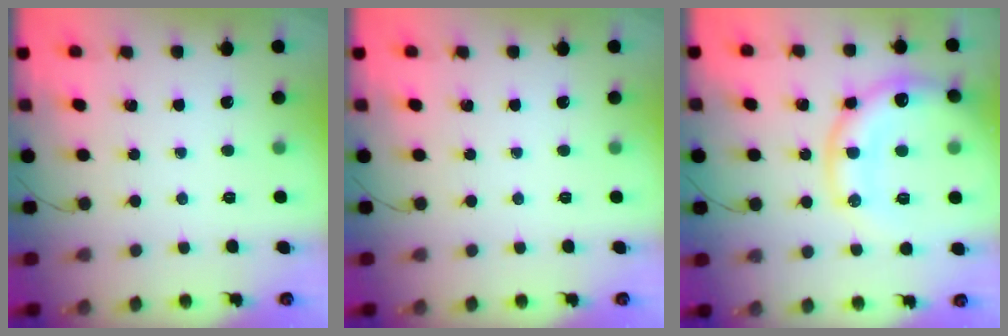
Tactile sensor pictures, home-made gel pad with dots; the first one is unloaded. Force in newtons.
{"total": 0.0}
{"total": 19.6, "press": 19.4, "slide": 2.7}